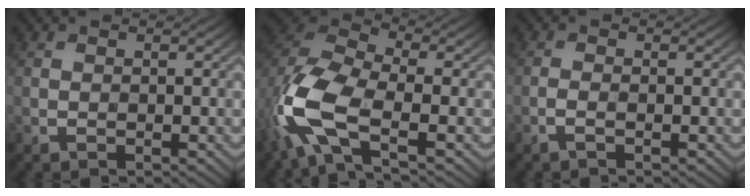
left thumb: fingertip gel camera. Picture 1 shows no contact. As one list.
[{"total": 11.5, "force": [-4.1, 5.6, 9.2], "torque": [-0.211, -0.008, -0.095]}, {"total": 1.0, "force": [-0.6, 0.1, 0.8], "torque": [-0.018, 0.004, -0.017]}]